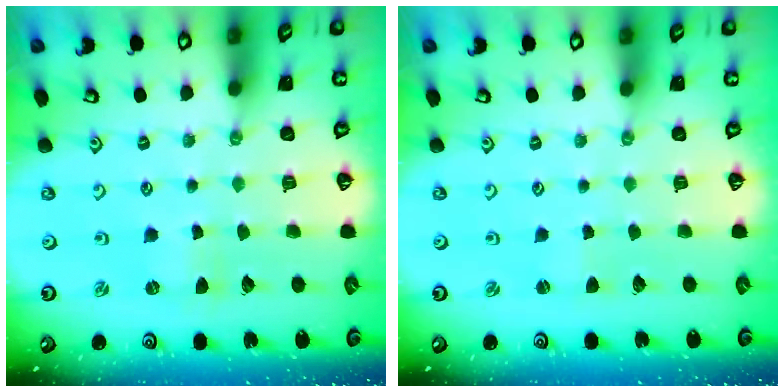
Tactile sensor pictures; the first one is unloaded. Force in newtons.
{"total": 0.9, "press": 0.9, "slide": 0.2}